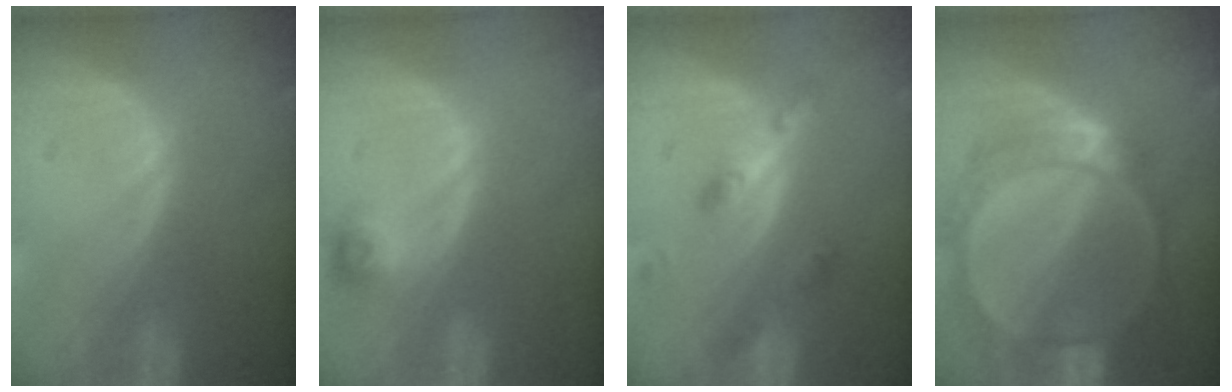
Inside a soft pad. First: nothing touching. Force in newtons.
{"total": 2.5, "press": 2.3, "slide": 1.0}
{"total": 4.6, "press": 4.1, "slide": 1.9}
{"total": 8.9, "press": 7.9, "slide": 4.0}